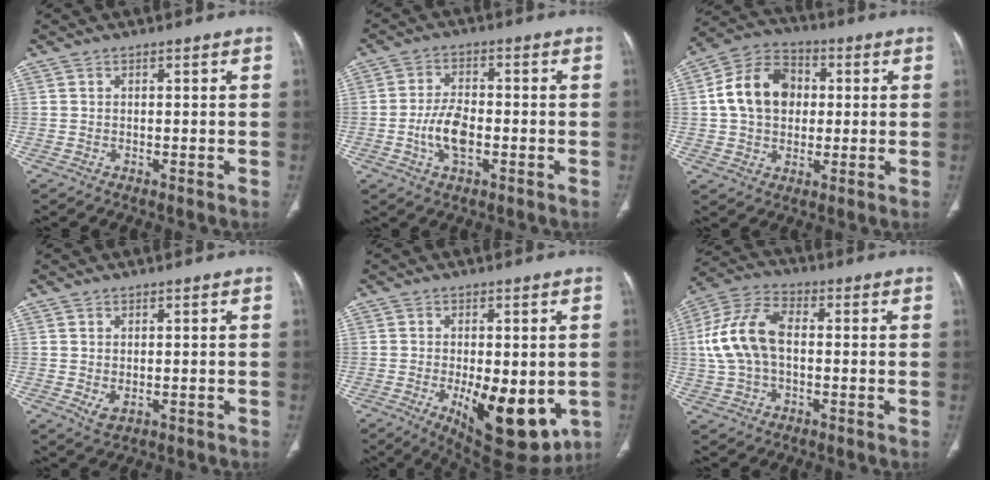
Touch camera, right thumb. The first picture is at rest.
{"total": 7.0, "force": [-1.8, 3.5, 5.8], "torque": [-0.111, 0.012, -0.034]}
{"total": 13.6, "force": [1.4, 10.3, 8.8], "torque": [-0.134, 0.021, 0.017]}
{"total": 2.5, "force": [-0.5, 1.4, 2.0], "torque": [-0.034, 0.001, 0.002]}
{"total": 16.6, "force": [-4.3, 7.2, 14.3], "torque": [-0.177, -0.017, -0.040]}
{"total": 12.6, "force": [0.3, 7.5, 10.1], "torque": [-0.210, 0.031, 0.000]}